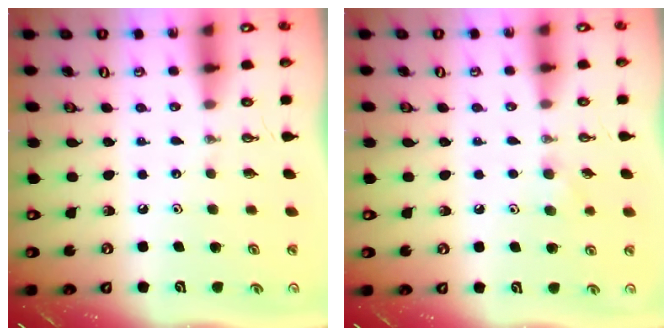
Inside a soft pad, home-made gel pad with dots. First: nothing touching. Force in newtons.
{"total": 5.1, "press": 4.6, "slide": 2.2}